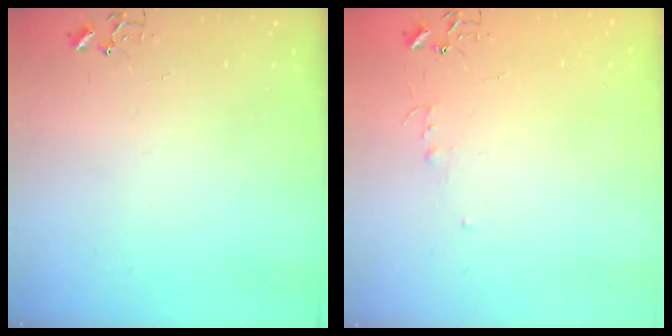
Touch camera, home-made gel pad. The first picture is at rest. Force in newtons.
{"total": 3.9, "press": 3.9, "slide": 0.4}